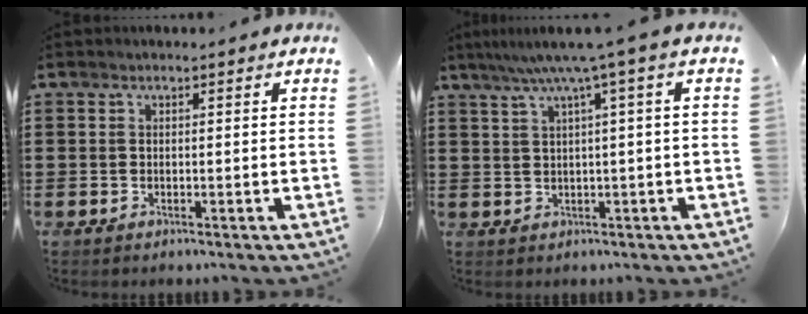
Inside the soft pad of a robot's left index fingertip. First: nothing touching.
{"total": 5.1, "force": [2.1, -0.8, 4.6], "torque": [-0.093, -0.010, 0.030]}